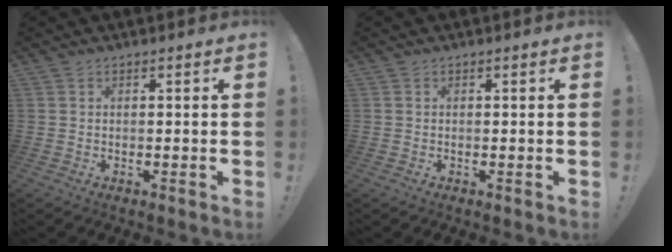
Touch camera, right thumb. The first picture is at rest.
{"total": 0.0}